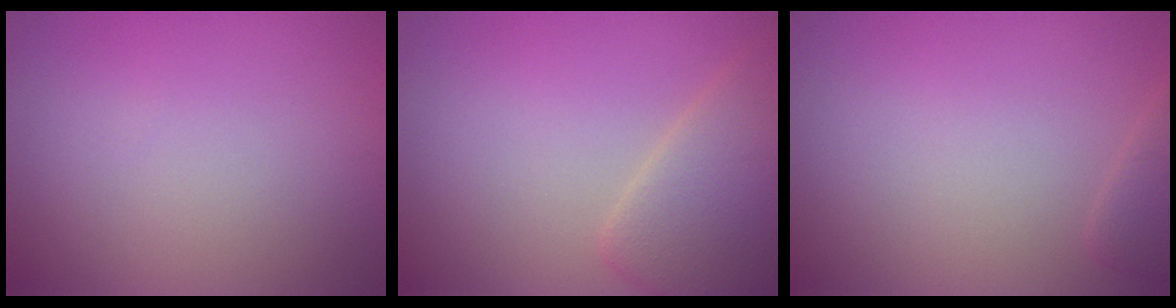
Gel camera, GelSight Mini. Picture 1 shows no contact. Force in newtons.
{"total": 4.9, "press": 4.8, "slide": 0.5}
{"total": 1.5, "press": 1.5, "slide": 0.1}